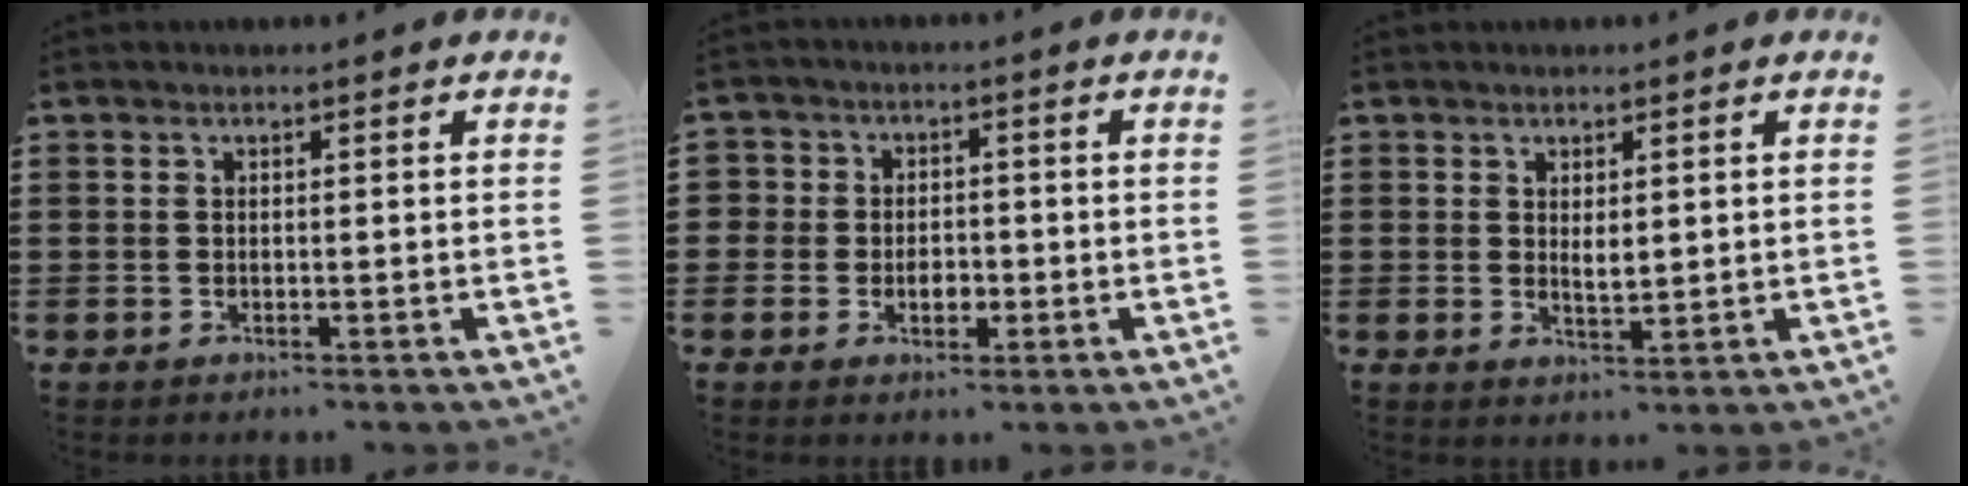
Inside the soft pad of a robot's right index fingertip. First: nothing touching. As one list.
[{"total": 3.2, "force": [-0.6, 3.0, 0.9], "torque": [-0.030, 0.010, -0.017]}, {"total": 2.0, "force": [0.8, 0.8, 1.6], "torque": [-0.033, 0.003, 0.013]}]